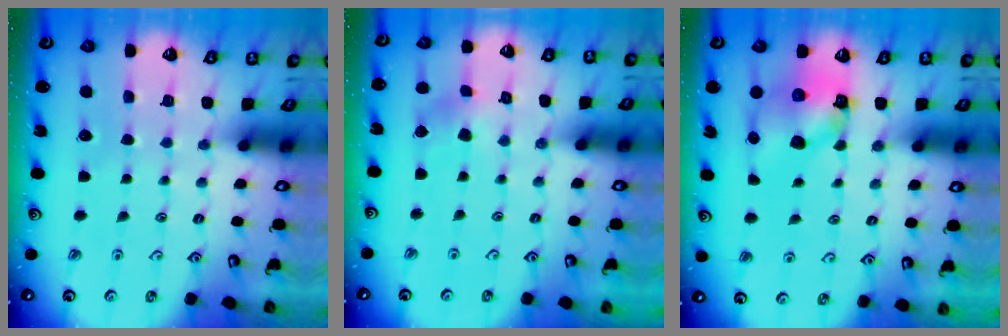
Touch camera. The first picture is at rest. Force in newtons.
{"total": 2.8, "press": 2.7, "slide": 0.8}
{"total": 9.8, "press": 9.7, "slide": 1.7}